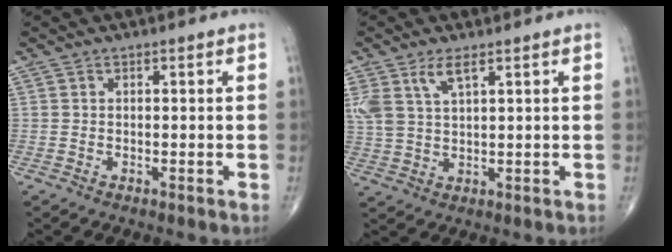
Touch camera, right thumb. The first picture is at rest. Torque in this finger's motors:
{"motor_torque": [0.05, 0.07, 0.53, 0.51, 0.07]}